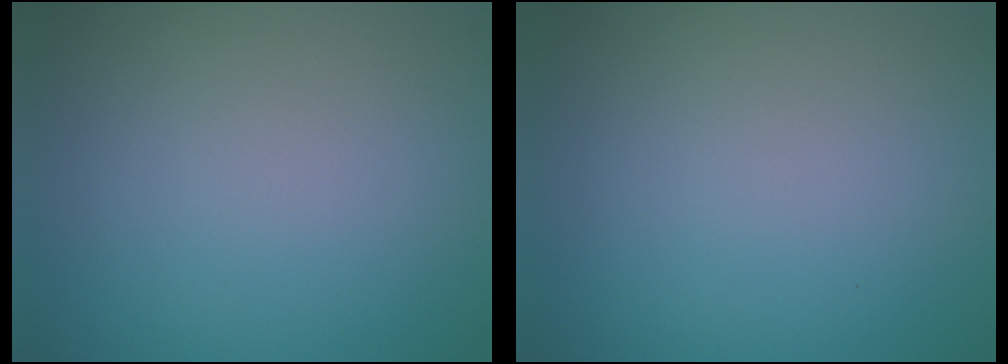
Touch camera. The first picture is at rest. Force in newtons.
{"total": 0.0}